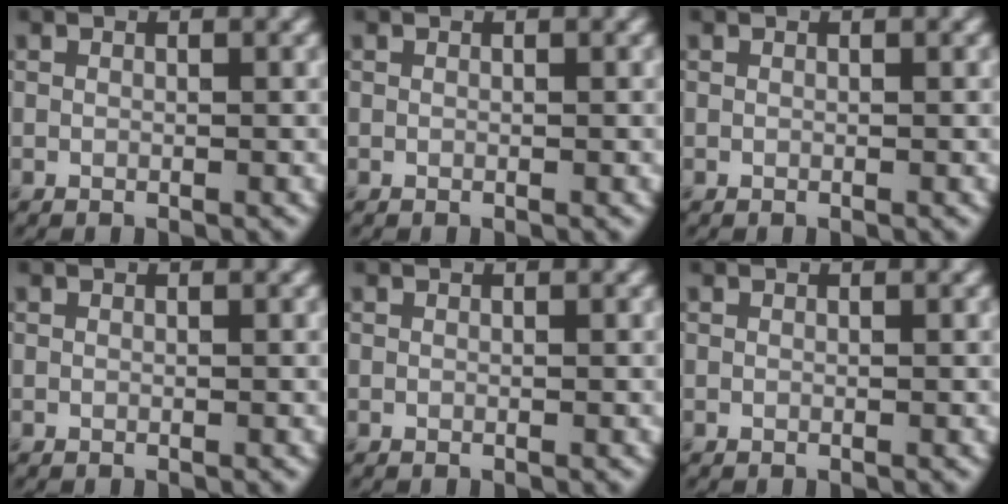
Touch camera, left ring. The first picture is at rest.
{"total": 0.0}
{"total": 0.0}
{"total": 0.0}
{"total": 0.0}
{"total": 0.0}